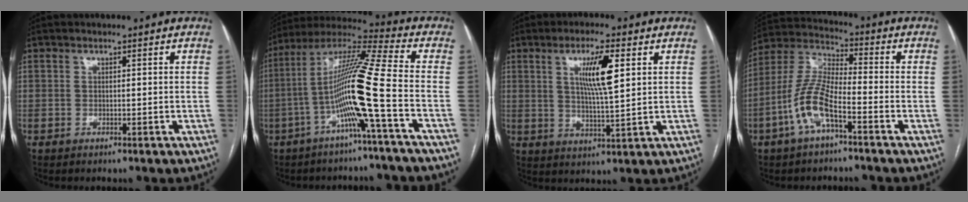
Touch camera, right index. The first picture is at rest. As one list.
[{"total": 14.3, "force": [-4.0, -2.1, 13.6], "torque": [-0.254, 0.007, -0.086]}, {"total": 8.0, "force": [2.7, 0.7, 7.5], "torque": [-0.136, -0.002, 0.048]}, {"total": 10.2, "force": [-4.5, 2.9, 8.7], "torque": [-0.199, 0.009, -0.093]}]